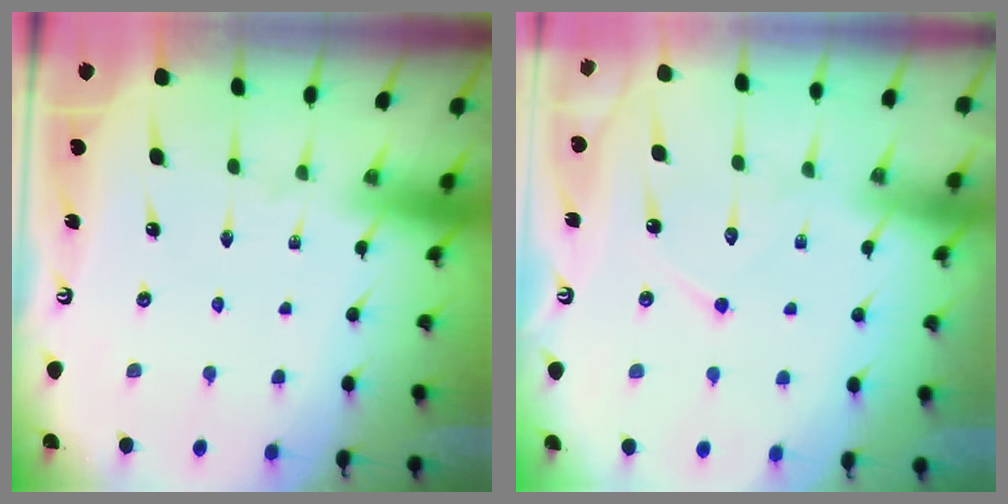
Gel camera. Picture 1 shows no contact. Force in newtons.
{"total": 8.8, "press": 8.8, "slide": 0.8}